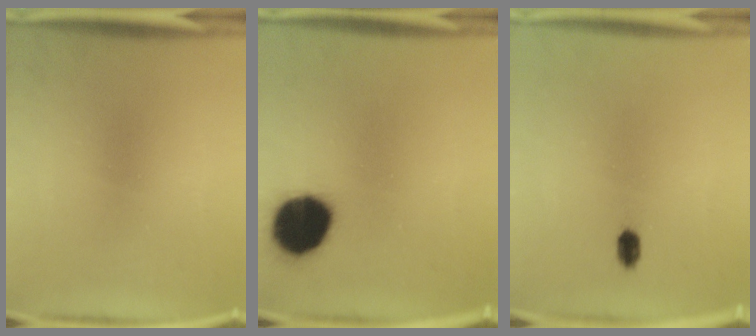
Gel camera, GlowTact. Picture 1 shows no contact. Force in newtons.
{"total": 14.8}
{"total": 2.4}